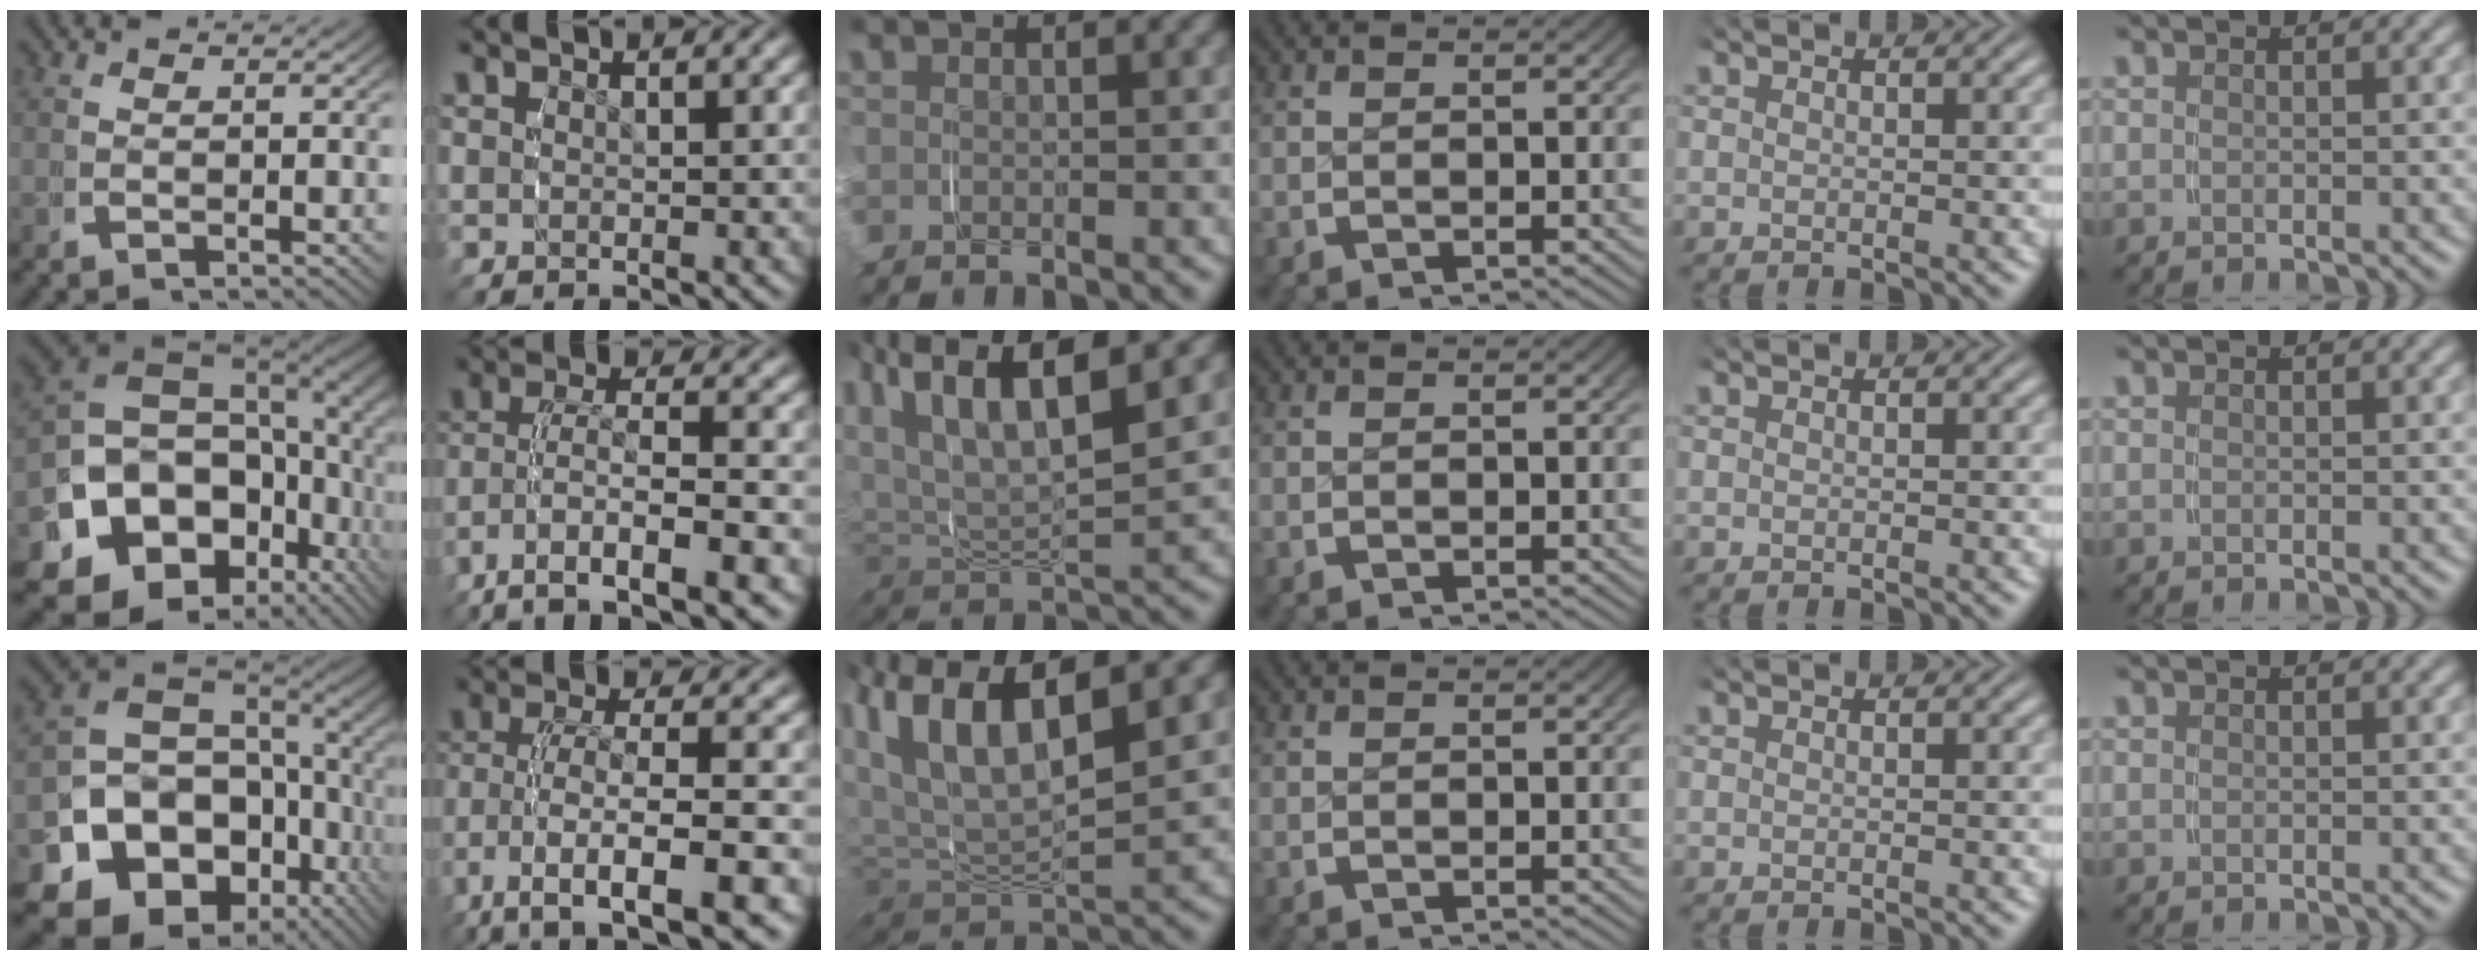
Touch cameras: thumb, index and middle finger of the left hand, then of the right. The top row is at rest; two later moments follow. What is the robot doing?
{"motion": "grasp_and_lifting", "object": "shirt"}